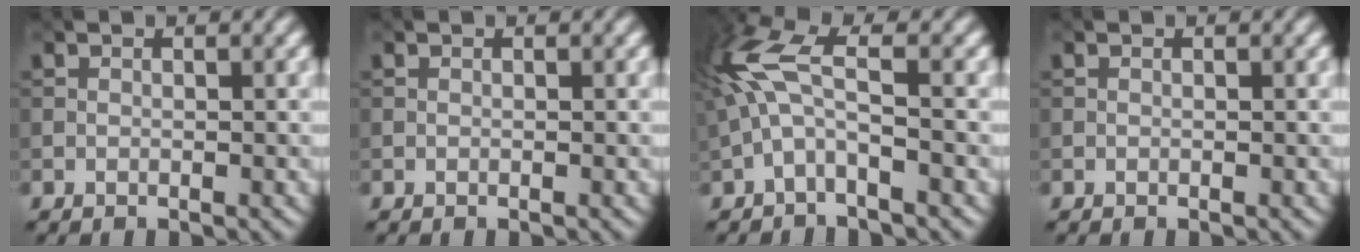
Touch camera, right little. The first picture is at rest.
{"total": 0.0}
{"total": 5.2, "force": [-0.4, 1.6, 4.9], "torque": [-0.123, 0.026, -0.021]}
{"total": 0.0}